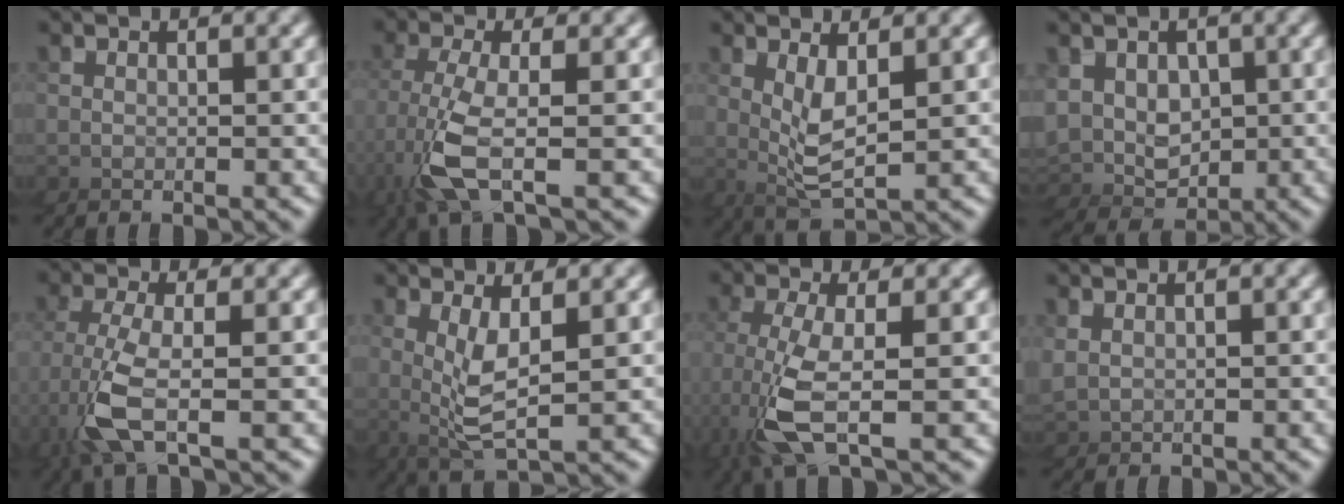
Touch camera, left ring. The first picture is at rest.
{"total": 2.2, "force": [-1.6, -1.5, 0.2], "torque": [-0.055, -0.001, -0.019]}
{"total": 2.3, "force": [2.0, 0.3, 1.1], "torque": [-0.065, -0.003, 0.024]}
{"total": 4.9, "force": [1.1, 4.6, -1.2], "torque": [-0.015, 0.007, 0.004]}
{"total": 2.4, "force": [-1.8, -1.6, -0.1], "torque": [-0.050, -0.001, -0.023]}
{"total": 2.8, "force": [1.6, 0.2, 2.2], "torque": [-0.082, -0.008, 0.025]}
{"total": 2.2, "force": [-1.2, -1.1, 1.4], "torque": [-0.075, -0.003, -0.013]}
{"total": 1.6, "force": [-0.3, 1.5, -0.4], "torque": [-0.008, -0.010, 0.001]}